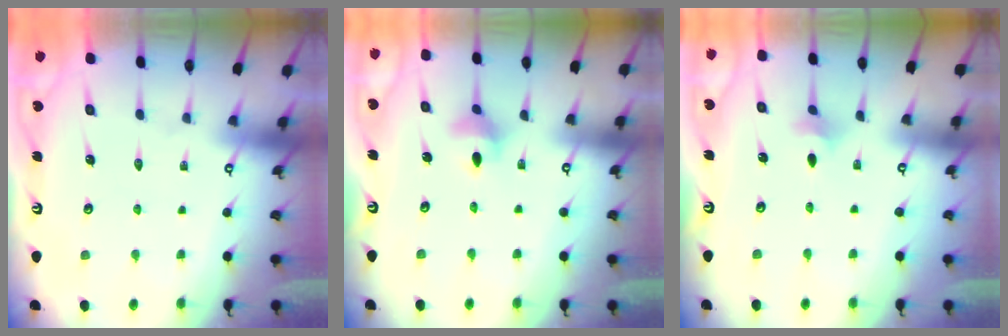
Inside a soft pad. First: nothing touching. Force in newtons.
{"total": 4.8, "press": 4.5, "slide": 1.4}
{"total": 2.3, "press": 2.2, "slide": 0.5}